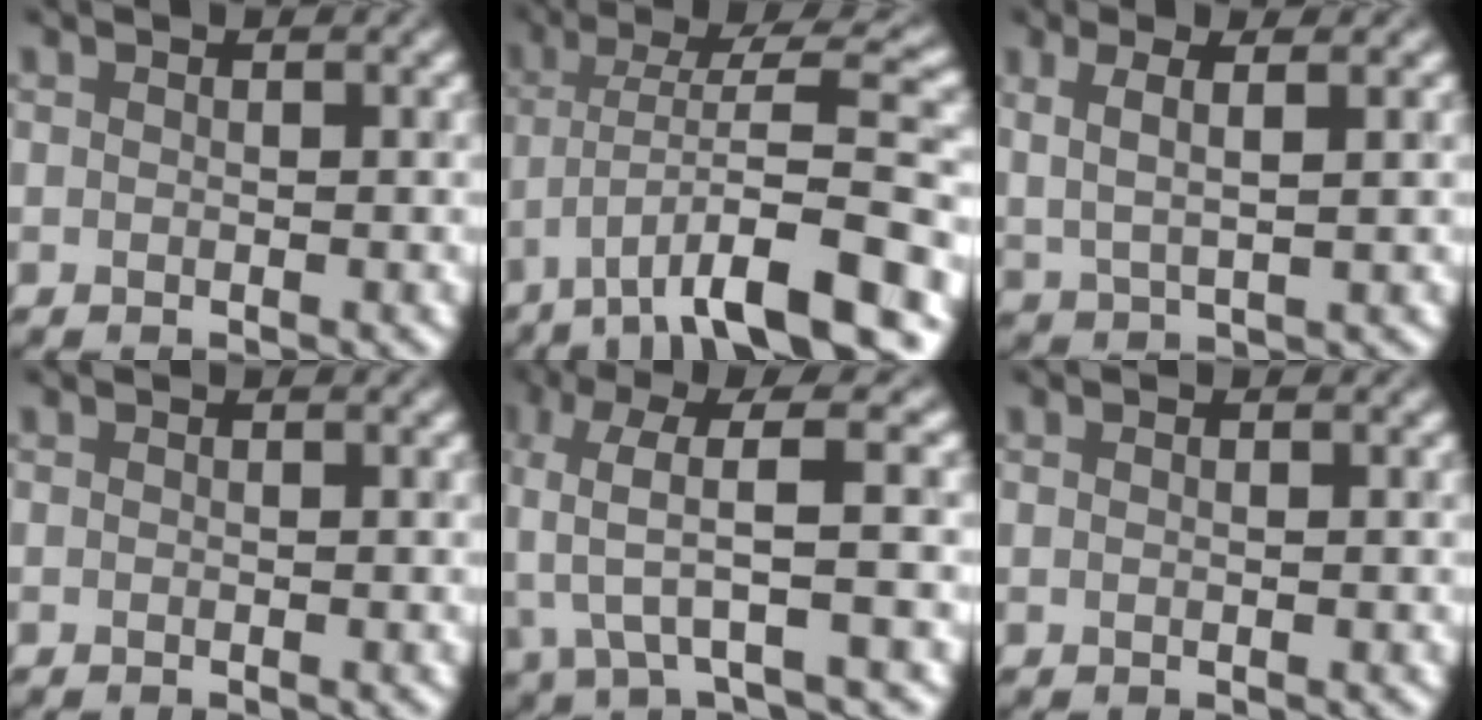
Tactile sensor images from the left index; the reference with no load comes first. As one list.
[{"total": 10.9, "force": [-4.2, 2.4, 9.7], "torque": [-0.150, 0.021, -0.068]}, {"total": 3.0, "force": [1.4, 0.9, 2.5], "torque": [-0.051, -0.002, 0.028]}, {"total": 0.0}, {"total": 6.4, "force": [-0.1, 1.3, 6.2], "torque": [-0.129, 0.012, -0.006]}, {"total": 0.9, "force": [0.3, 0.5, 0.7], "torque": [-0.005, -0.004, -0.003]}]